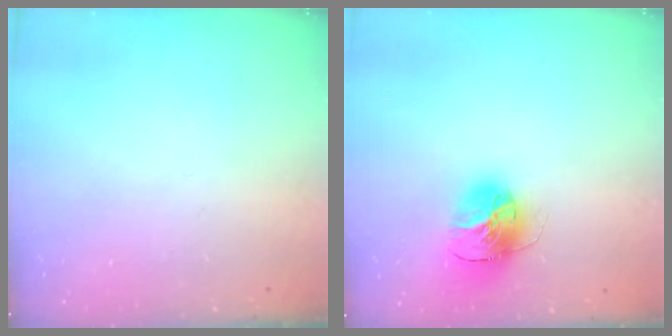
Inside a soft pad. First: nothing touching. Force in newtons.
{"total": 16.1, "press": 16.0, "slide": 1.7}